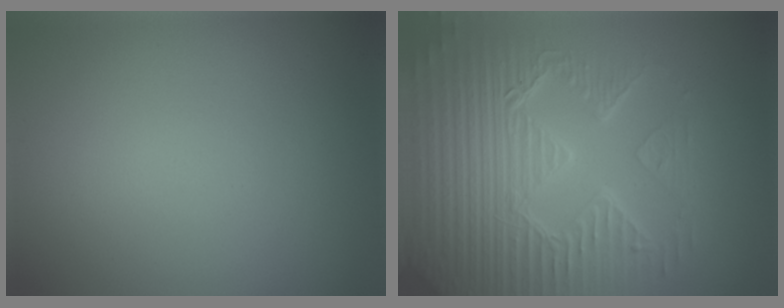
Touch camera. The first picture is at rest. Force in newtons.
{"total": 7.9, "press": 6.2, "slide": 4.9}